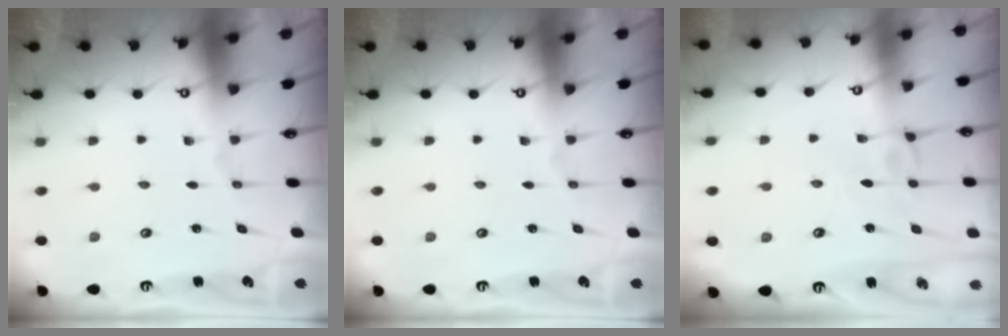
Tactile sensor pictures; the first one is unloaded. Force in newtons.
{"total": 0.0}
{"total": 2.6, "press": 2.6, "slide": 0.3}